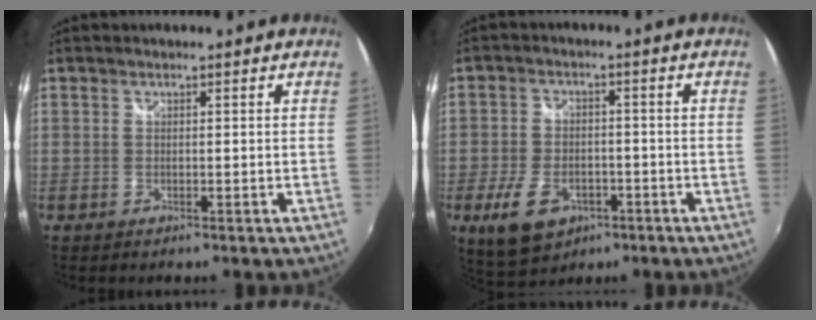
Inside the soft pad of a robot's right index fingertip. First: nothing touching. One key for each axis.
{"total": 10.6, "fx": -5.1, "fy": 6.6, "fz": 6.6, "tx": -0.153, "ty": -0.015, "tz": -0.083}